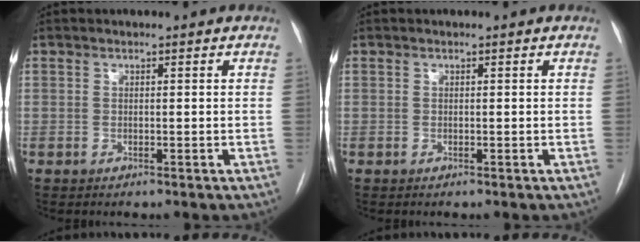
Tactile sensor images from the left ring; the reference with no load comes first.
{"total": 0.0}